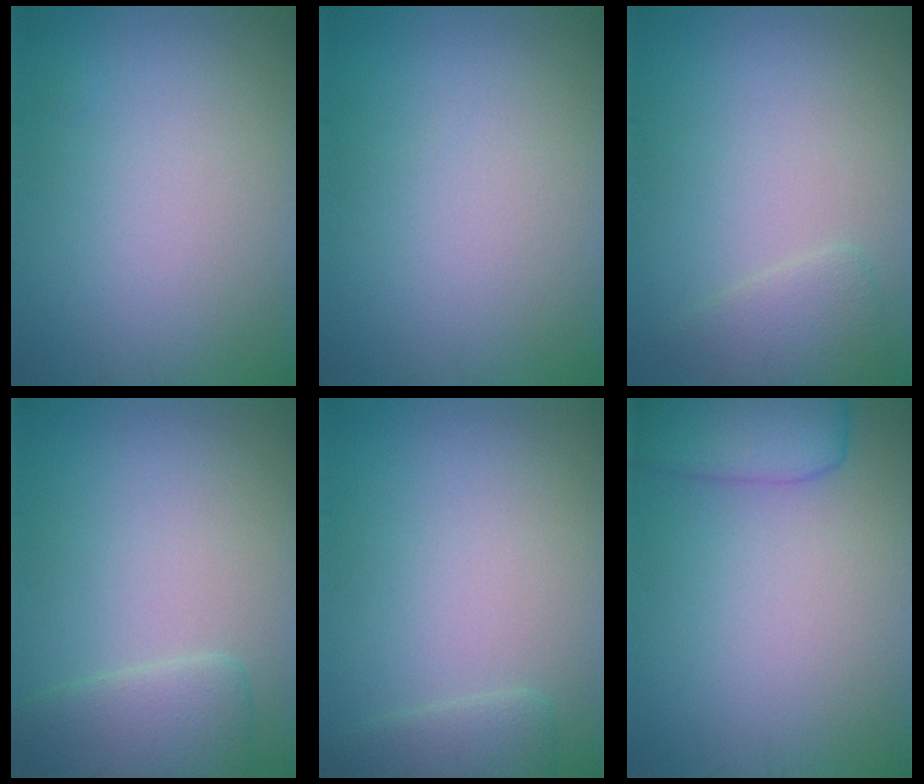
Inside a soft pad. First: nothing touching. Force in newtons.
{"total": 0.0}
{"total": 2.2, "press": 2.1, "slide": 0.3}
{"total": 3.3, "press": 3.3, "slide": 0.5}
{"total": 2.1, "press": 2.1, "slide": 0.2}
{"total": 4.6, "press": 4.6, "slide": 0.4}